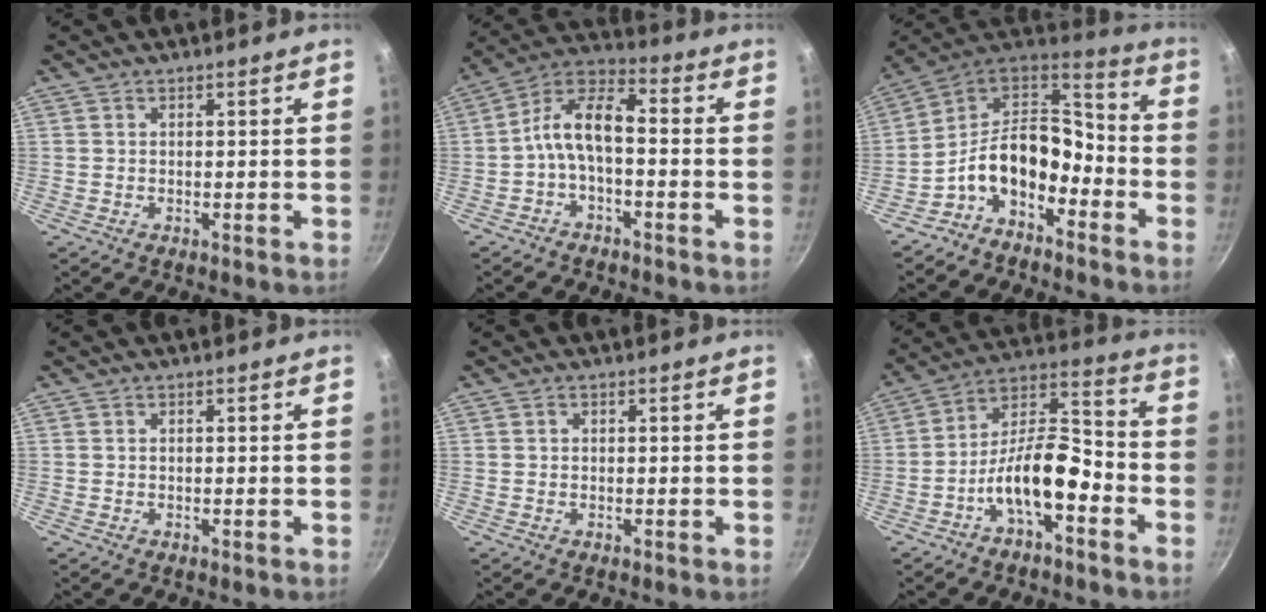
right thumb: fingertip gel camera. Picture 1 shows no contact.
{"total": 9.7, "force": [-1.3, 4.9, 8.3], "torque": [-0.148, 0.046, -0.036]}
{"total": 13.0, "force": [-5.6, 7.8, 8.7], "torque": [-0.115, 0.095, -0.109]}
{"total": 0.0}
{"total": 0.0}
{"total": 13.4, "force": [-5.3, 5.7, 11.0], "torque": [-0.186, 0.070, -0.097]}